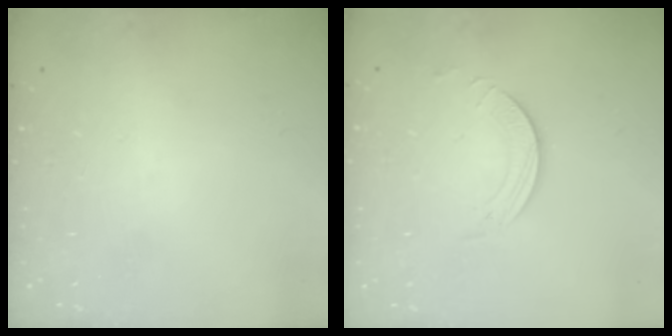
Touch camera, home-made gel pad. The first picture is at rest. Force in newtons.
{"total": 2.5, "press": 2.5, "slide": 0.2}